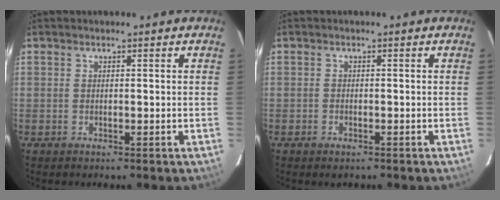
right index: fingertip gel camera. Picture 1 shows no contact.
{"total": 1.3, "force": [-0.9, 0.8, 0.5], "torque": [-0.009, -0.002, -0.016]}